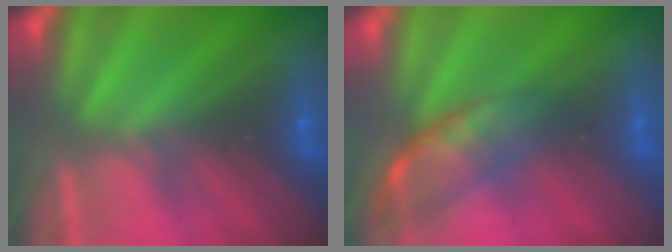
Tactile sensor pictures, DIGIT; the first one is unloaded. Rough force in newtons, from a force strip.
{"total": 2.6}